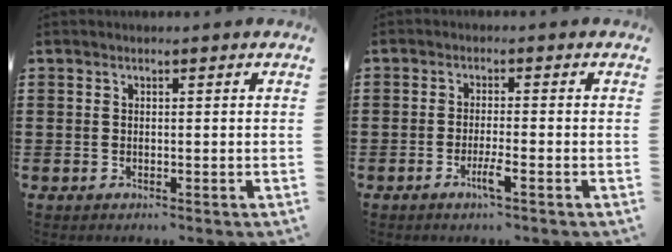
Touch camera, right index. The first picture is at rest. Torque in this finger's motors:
{"motor_torque": [-0.22, 0.22, 0.08, 0.02]}